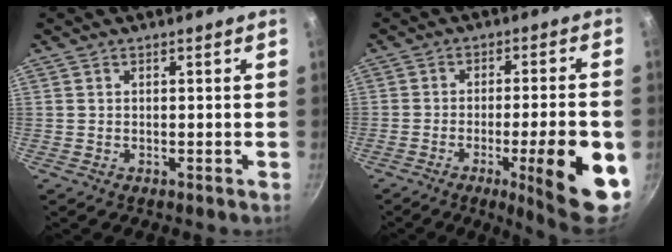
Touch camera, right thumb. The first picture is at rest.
{"total": 16.1, "force": [-5.2, 3.1, 14.9], "torque": [-0.188, 0.019, -0.069]}